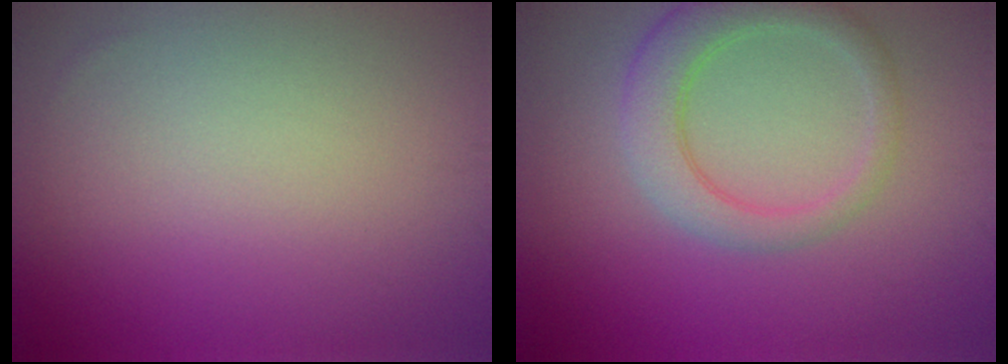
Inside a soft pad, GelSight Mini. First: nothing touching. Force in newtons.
{"total": 4.1, "press": 4.0, "slide": 0.3}